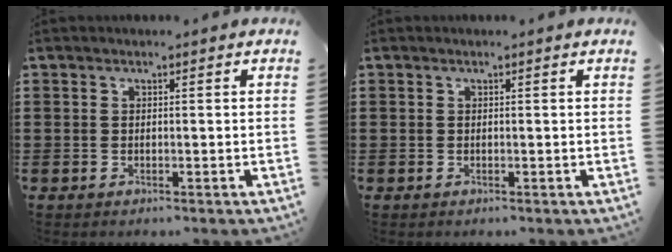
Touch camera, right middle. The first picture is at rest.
{"total": 0.0}